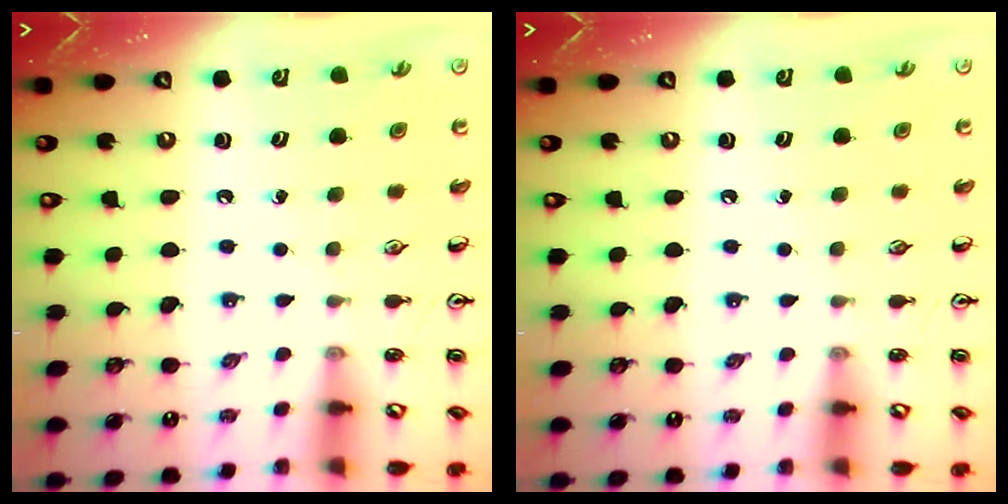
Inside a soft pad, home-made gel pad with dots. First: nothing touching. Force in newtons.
{"total": 0.0}